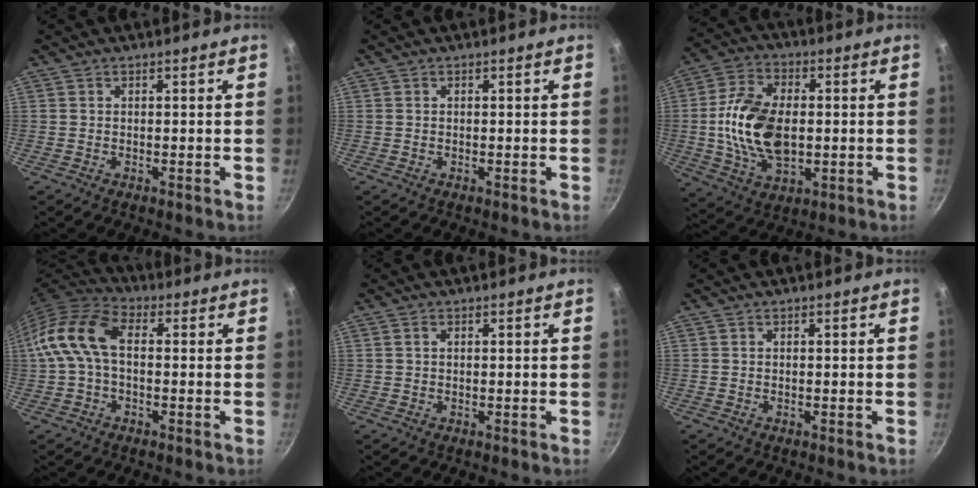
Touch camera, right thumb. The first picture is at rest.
{"total": 0.0}
{"total": 15.9, "force": [-0.3, 9.7, 12.6], "torque": [-0.223, 0.009, -0.007]}
{"total": 11.0, "force": [0.4, 6.8, 8.7], "torque": [-0.165, 0.034, -0.012]}
{"total": 0.6, "force": [0.3, 0.3, 0.4], "torque": [-0.007, 0.002, 0.005]}
{"total": 0.0}